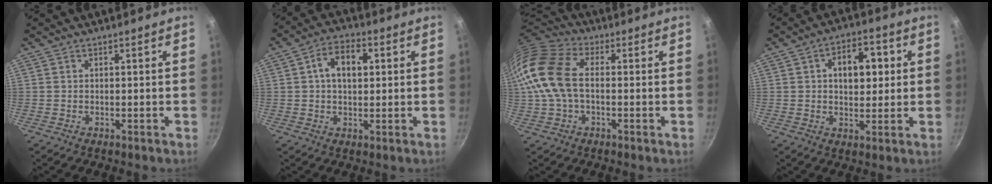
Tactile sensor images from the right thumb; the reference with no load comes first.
{"total": 8.0, "force": [1.7, 5.0, 6.0], "torque": [-0.082, 0.011, 0.019]}
{"total": 15.3, "force": [0.0, 9.9, 11.7], "torque": [-0.229, 0.037, -0.014]}
{"total": 9.6, "force": [1.8, 6.1, 7.2], "torque": [-0.072, 0.007, 0.020]}